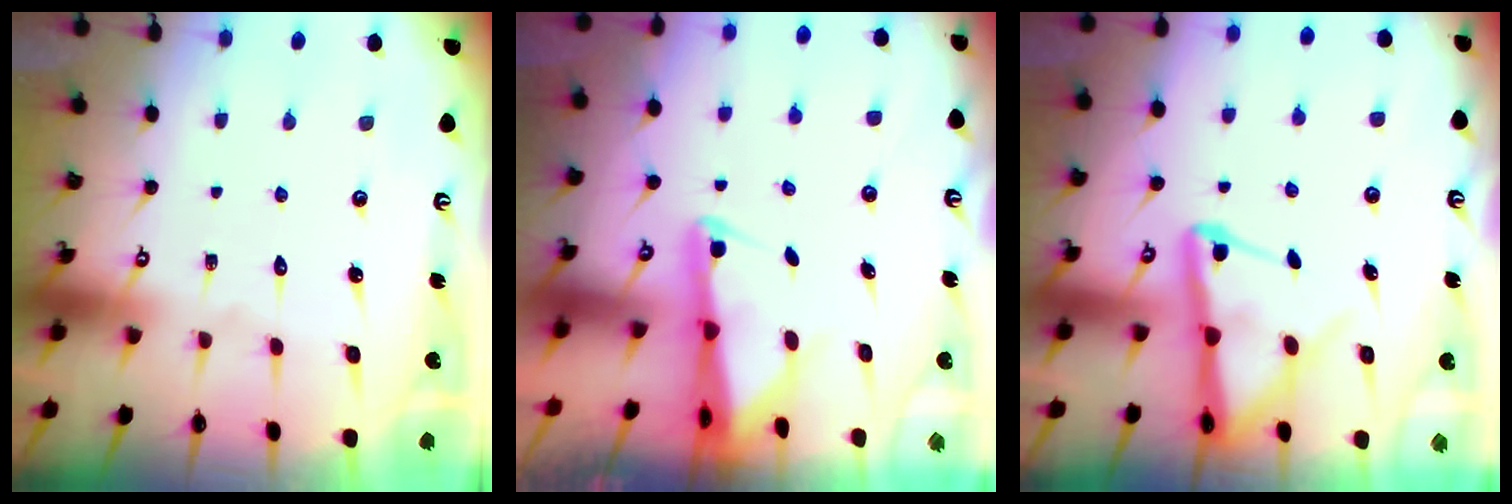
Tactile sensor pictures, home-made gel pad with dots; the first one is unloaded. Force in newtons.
{"total": 2.6, "press": 2.6, "slide": 0.5}
{"total": 8.8, "press": 8.7, "slide": 1.1}